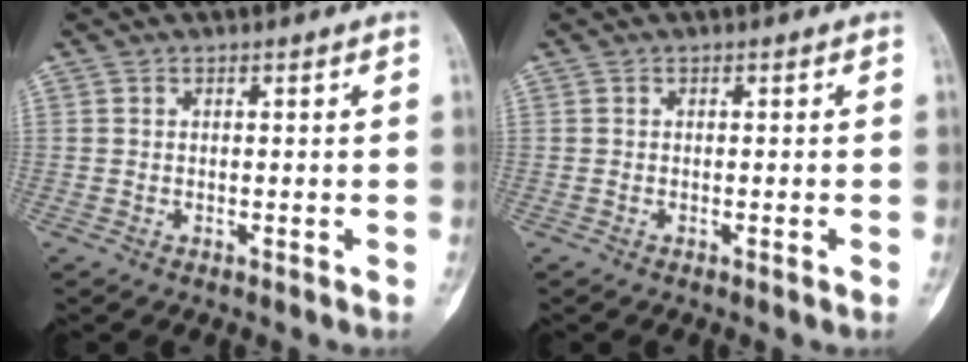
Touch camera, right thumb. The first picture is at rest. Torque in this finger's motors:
{"motor_torque": [0.02, -0.01, -0.13, -0.15, 0.06]}